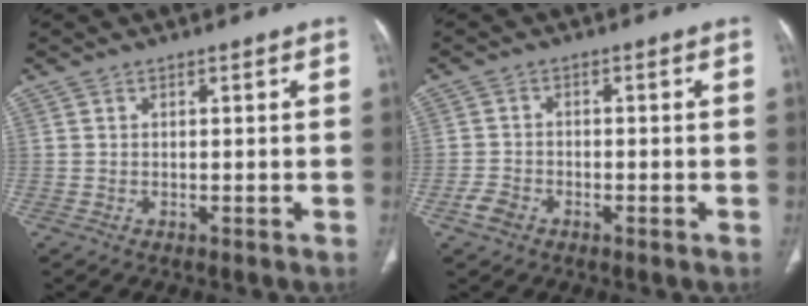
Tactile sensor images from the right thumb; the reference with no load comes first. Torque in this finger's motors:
{"motor_torque": [2.46, 2.21, 0.15, -0.91, -0.01]}